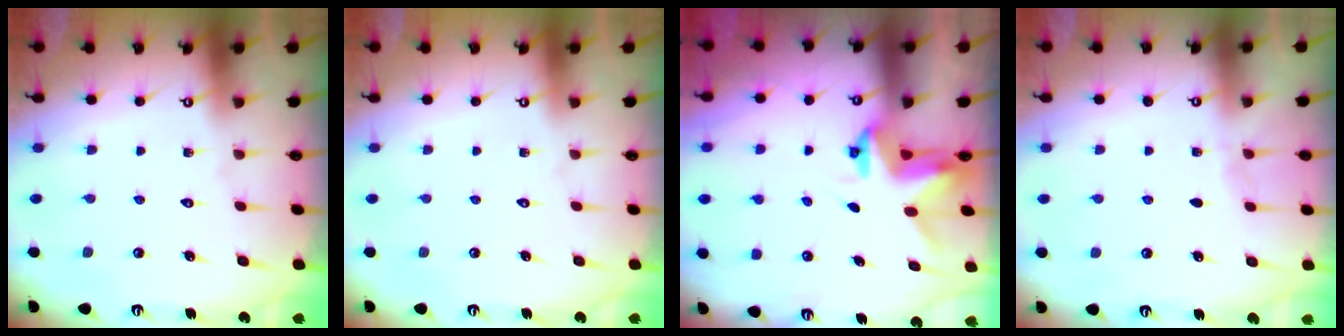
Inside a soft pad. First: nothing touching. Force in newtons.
{"total": 0.0}
{"total": 3.8, "press": 3.8, "slide": 0.2}
{"total": 1.5, "press": 1.4, "slide": 0.3}